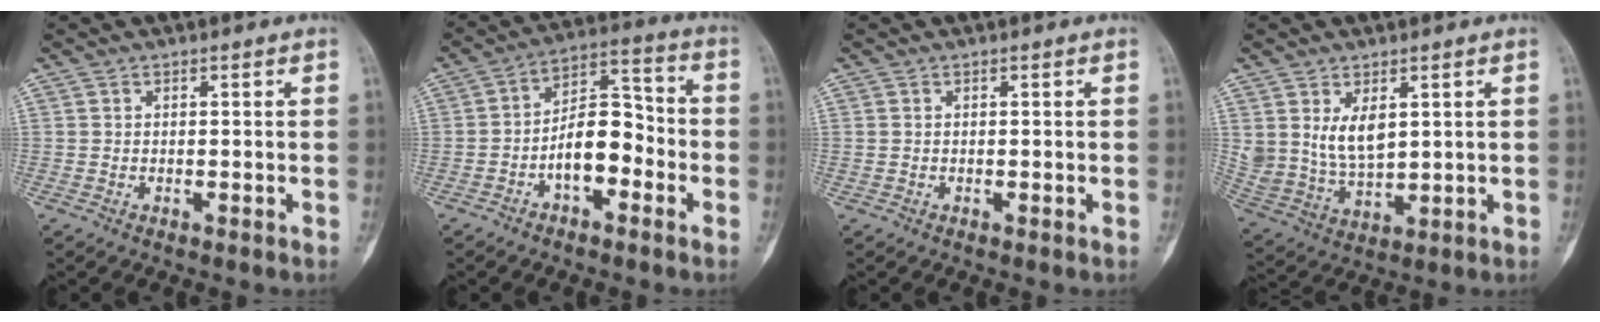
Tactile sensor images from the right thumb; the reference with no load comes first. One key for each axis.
{"total": 10.7, "fx": -3.4, "fy": 5.8, "fz": 8.4, "tx": -0.118, "ty": 0.046, "tz": -0.067}
{"total": 0.5, "fx": 0.0, "fy": 0.4, "fz": 0.4, "tx": -0.010, "ty": -0.002, "tz": 0.002}
{"total": 8.1, "fx": 2.9, "fy": 4.8, "fz": 5.9, "tx": -0.102, "ty": -0.018, "tz": 0.075}